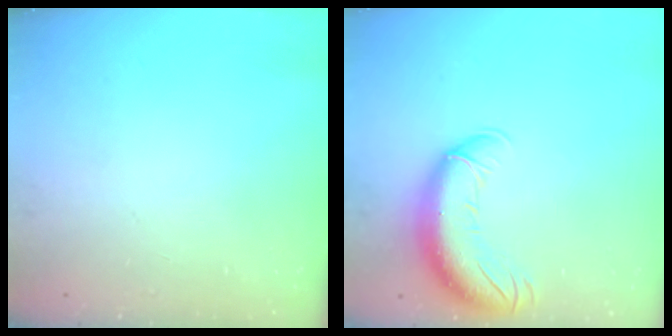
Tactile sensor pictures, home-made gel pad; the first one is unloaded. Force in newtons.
{"total": 13.4, "press": 13.0, "slide": 3.1}